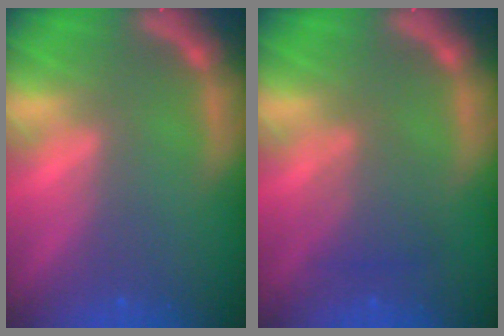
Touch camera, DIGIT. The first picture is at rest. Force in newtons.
{"total": 3.0}